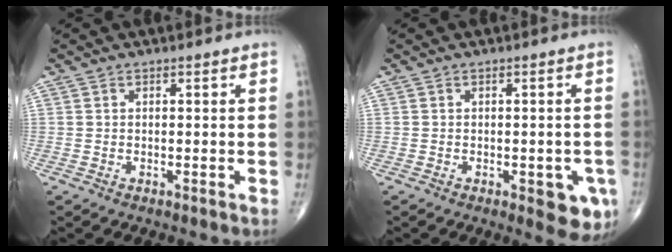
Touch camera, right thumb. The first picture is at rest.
{"total": 6.4, "force": [-2.3, 2.7, 5.3], "torque": [-0.040, -0.002, -0.021]}